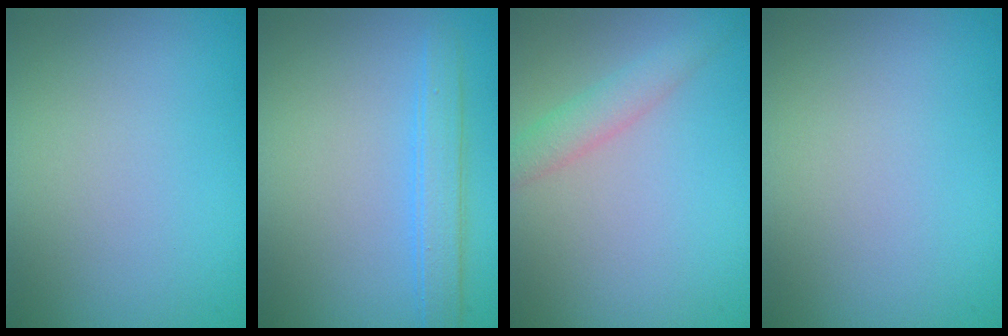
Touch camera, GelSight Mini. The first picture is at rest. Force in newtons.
{"total": 2.7, "press": 2.7, "slide": 0.1}
{"total": 2.4, "press": 2.4, "slide": 0.1}
{"total": 0.0}